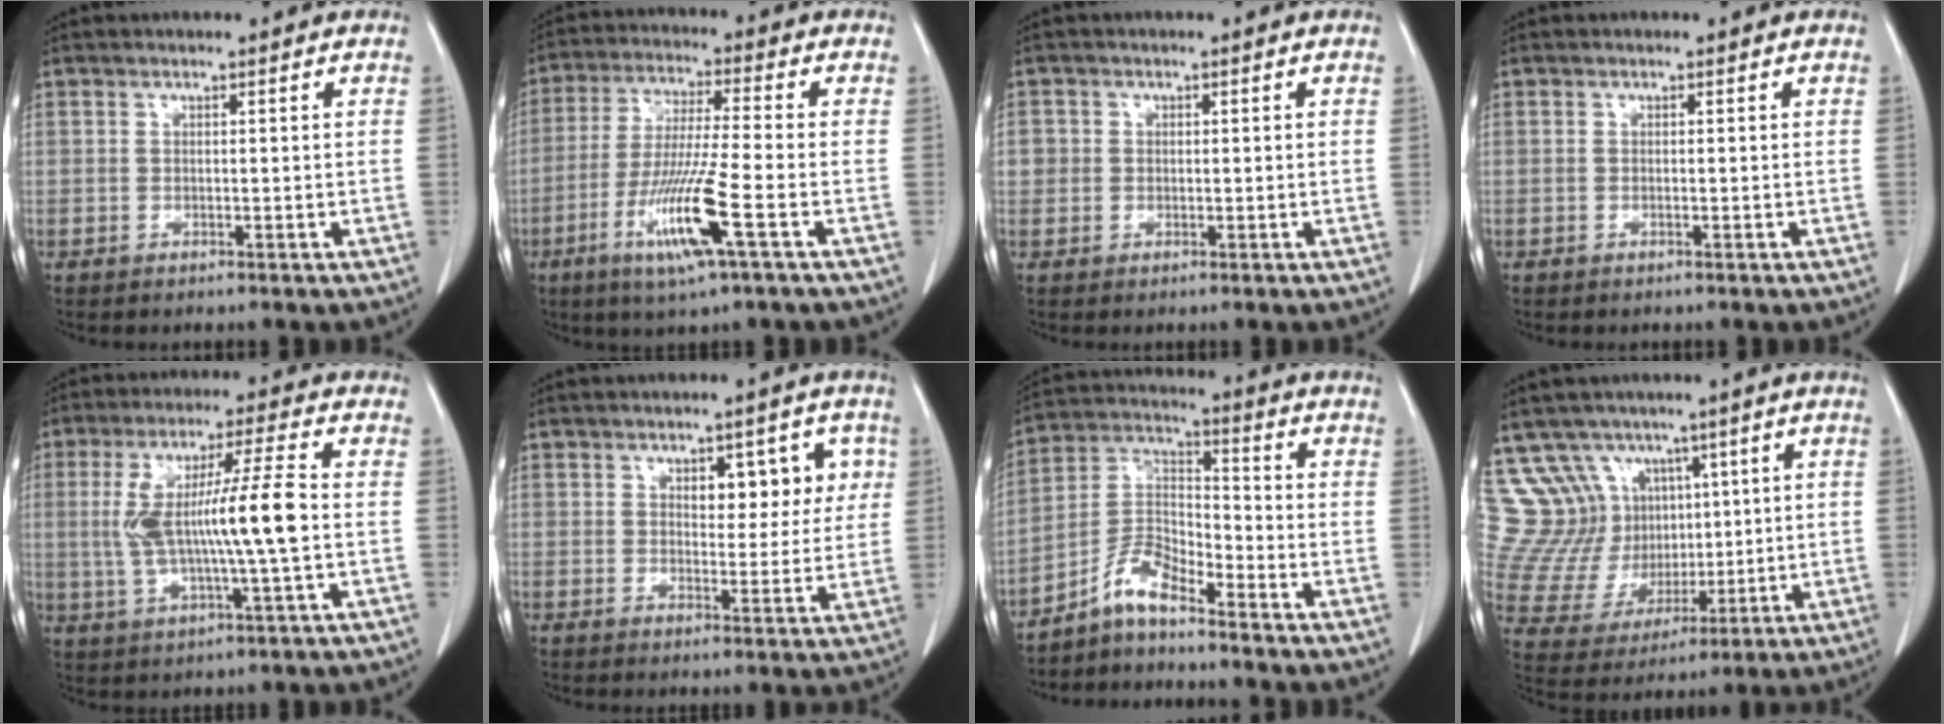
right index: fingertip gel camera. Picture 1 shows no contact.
{"total": 11.8, "force": [-4.7, -0.3, 10.8], "torque": [-0.218, -0.021, -0.091]}
{"total": 2.1, "force": [0.1, 2.1, 0.4], "torque": [0.002, 0.007, 0.003]}
{"total": 0.0}
{"total": 12.2, "force": [0.0, 0.4, 12.2], "torque": [-0.242, 0.012, 0.002]}
{"total": 6.5, "force": [2.2, 3.6, 5.0], "torque": [-0.049, 0.015, 0.031]}
{"total": 6.5, "force": [-5.3, 1.4, 3.4], "torque": [-0.073, 0.010, -0.110]}
{"total": 12.3, "force": [6.9, 9.7, 3.2], "torque": [-0.078, 0.050, 0.159]}